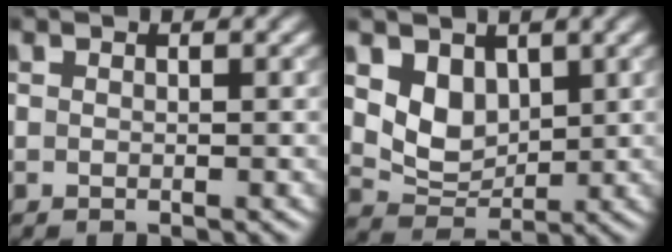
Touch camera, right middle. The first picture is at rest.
{"total": 3.9, "force": [1.5, 2.9, 2.2], "torque": [-0.050, -0.012, 0.030]}